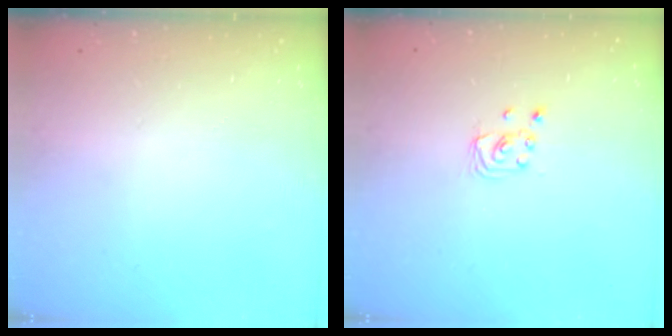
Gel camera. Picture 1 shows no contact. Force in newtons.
{"total": 2.0, "press": 2.0, "slide": 0.2}